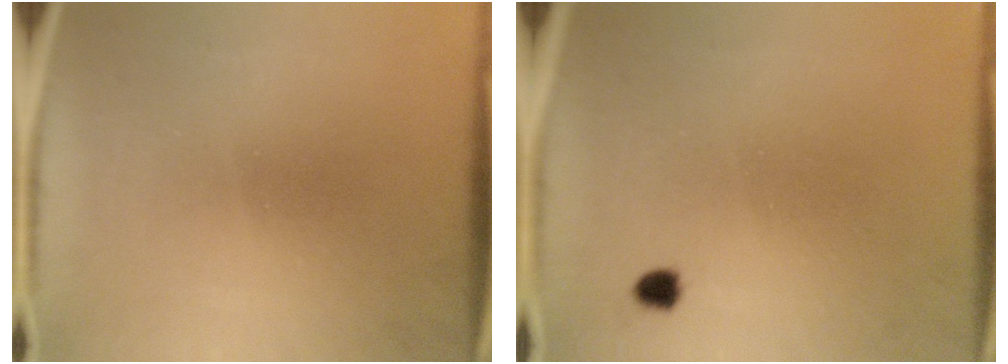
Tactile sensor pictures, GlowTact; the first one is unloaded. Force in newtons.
{"total": 1.4}